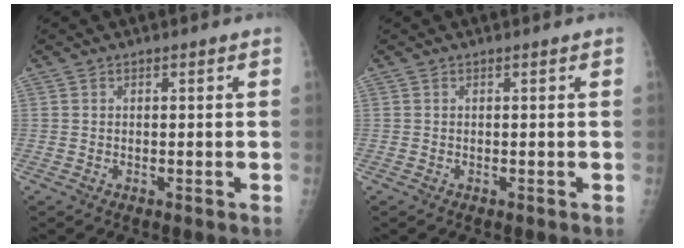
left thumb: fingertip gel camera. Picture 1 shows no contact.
{"total": 0.0}